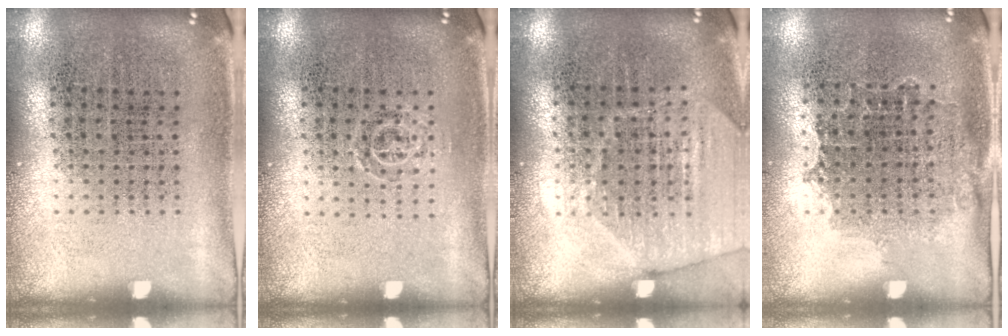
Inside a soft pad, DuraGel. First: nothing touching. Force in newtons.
{"total": 0.7, "press": 0.5, "slide": 0.5}
{"total": 1.8, "press": 1.7, "slide": 0.5}
{"total": 1.0, "press": 0.9, "slide": 0.5}